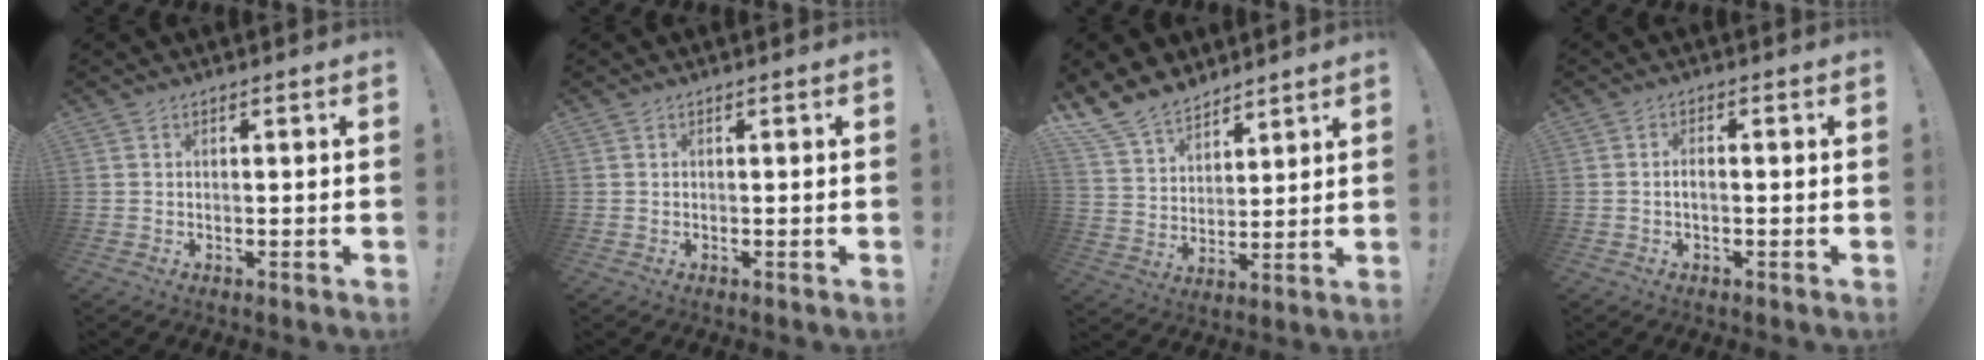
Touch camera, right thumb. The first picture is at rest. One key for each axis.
{"total": 0.0}
{"total": 12.5, "fx": 10.2, "fy": 6.3, "fz": 3.4, "tx": -0.083, "ty": -0.070, "tz": 0.200}
{"total": 2.1, "fx": -0.5, "fy": 0.7, "fz": 1.9, "tx": -0.040, "ty": 0.002, "tz": -0.010}